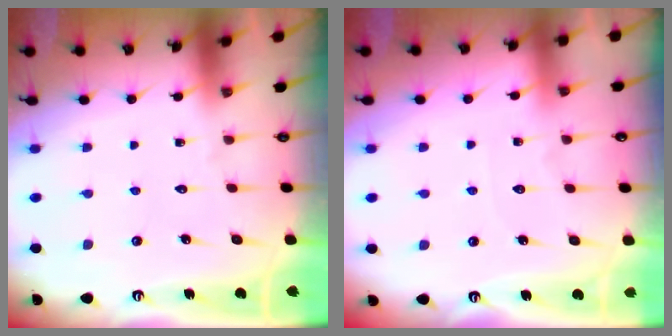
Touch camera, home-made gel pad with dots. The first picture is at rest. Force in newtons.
{"total": 3.8, "press": 3.8, "slide": 0.5}